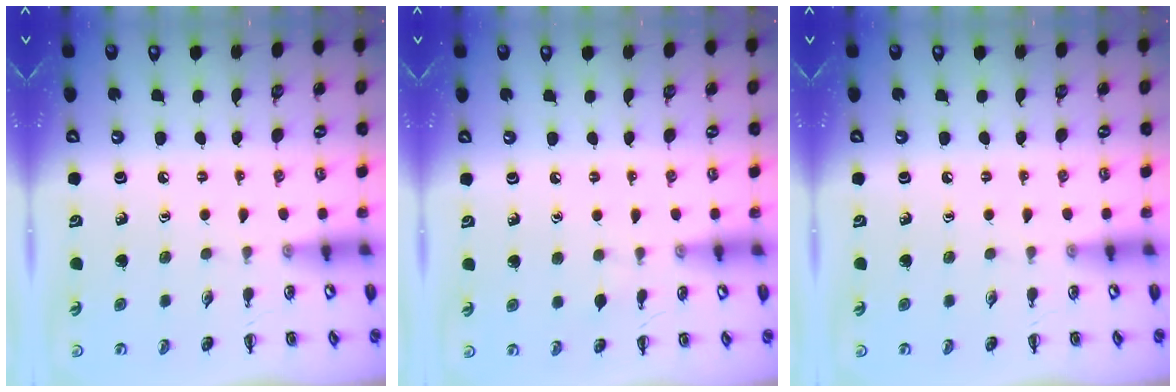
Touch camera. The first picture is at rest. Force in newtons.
{"total": 3.2, "press": 3.0, "slide": 1.2}
{"total": 0.0}